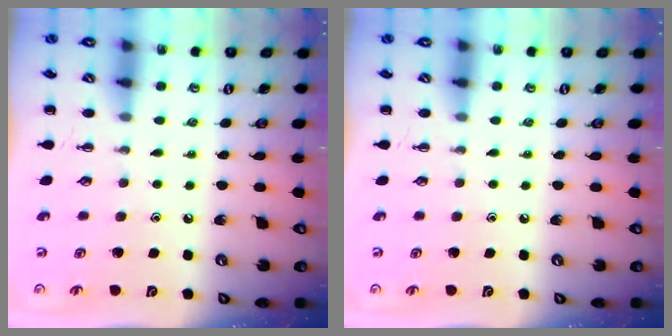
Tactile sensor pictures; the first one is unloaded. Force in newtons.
{"total": 0.0}